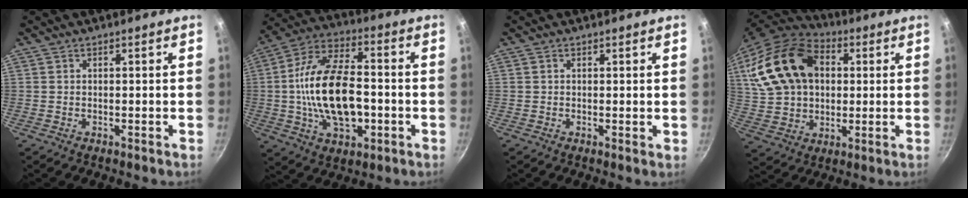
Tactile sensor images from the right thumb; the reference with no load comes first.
{"total": 19.8, "force": [-2.2, 10.9, 16.3], "torque": [-0.277, 0.031, -0.042]}
{"total": 0.8, "force": [0.3, 0.3, 0.7], "torque": [-0.009, 0.000, 0.003]}
{"total": 22.1, "force": [5.3, 15.8, 14.4], "torque": [-0.263, 0.018, 0.098]}